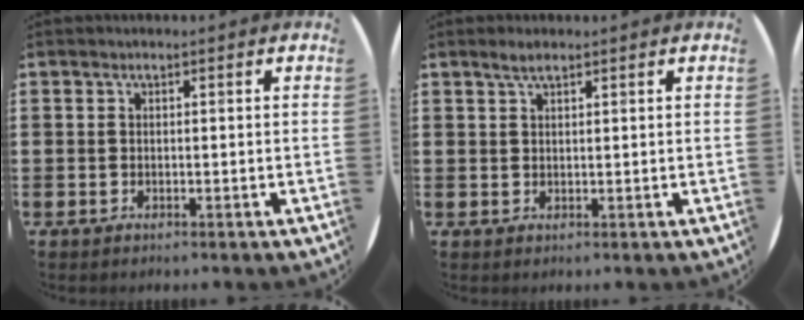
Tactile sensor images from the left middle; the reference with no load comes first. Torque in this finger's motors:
{"motor_torque": [0.20, -0.17, 0.02, 0.01]}